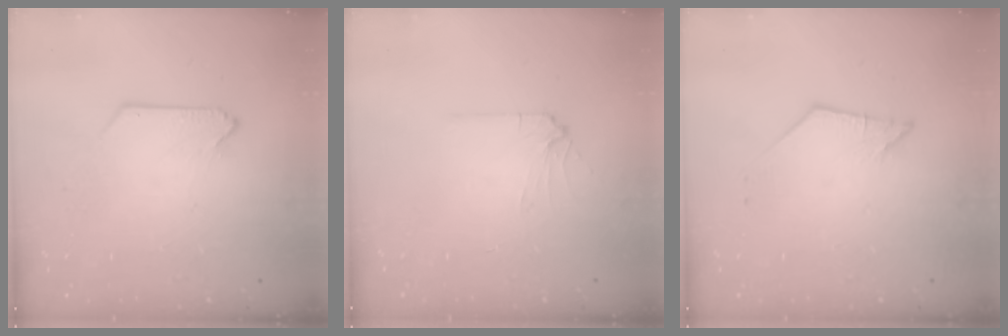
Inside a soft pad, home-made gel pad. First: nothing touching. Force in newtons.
{"total": 2.9, "press": 2.8, "slide": 0.5}
{"total": 2.5, "press": 2.4, "slide": 0.4}